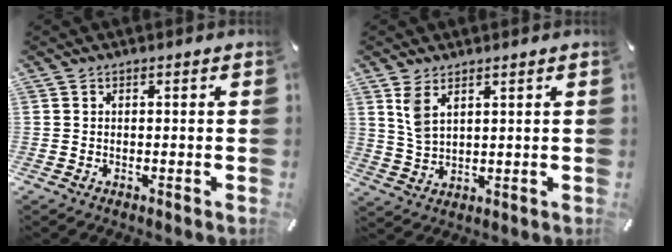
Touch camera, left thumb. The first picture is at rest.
{"total": 4.9, "force": [2.9, 2.3, 3.2], "torque": [-0.070, -0.003, 0.055]}